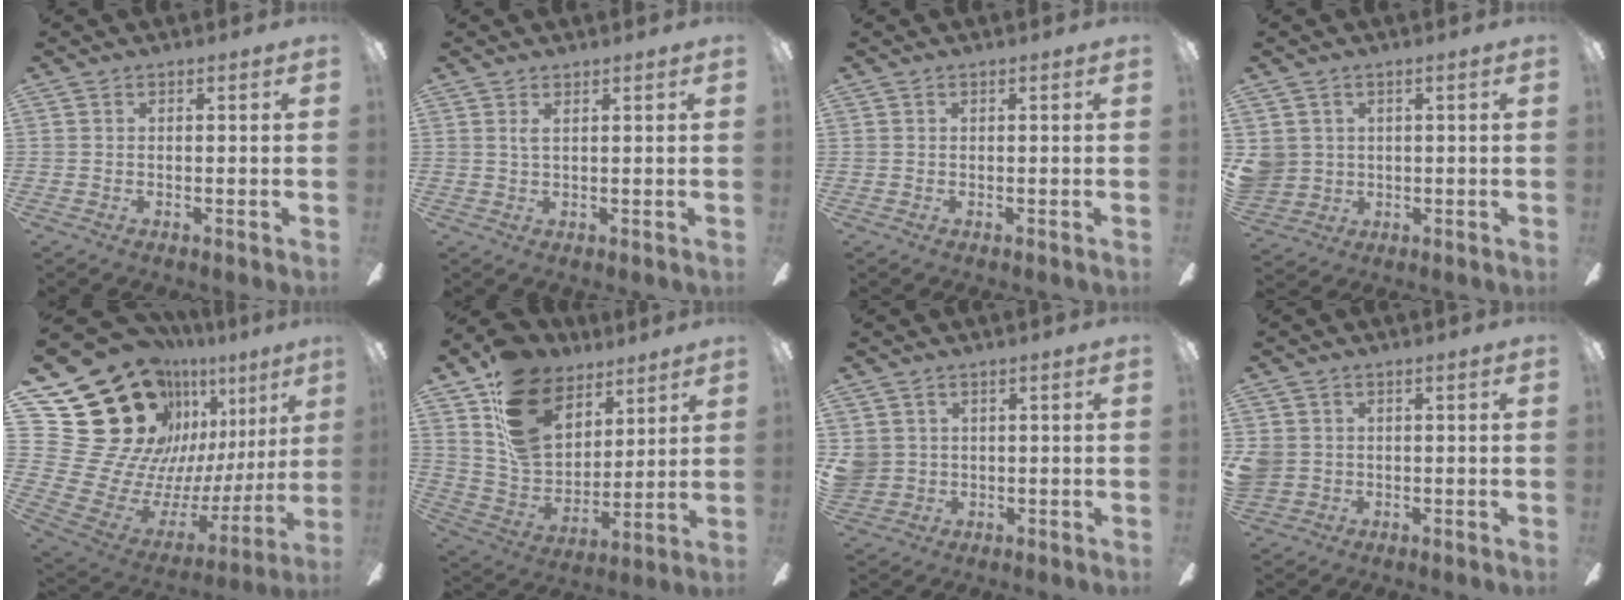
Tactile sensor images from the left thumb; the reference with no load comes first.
{"total": 1.7, "force": [1.0, 0.3, 1.3], "torque": [-0.031, 0.001, 0.017]}
{"total": 0.0}
{"total": 5.0, "force": [1.3, 4.8, 0.6], "torque": [-0.034, 0.003, 0.025]}
{"total": 30.7, "force": [16.2, 20.5, 16.2], "torque": [-0.297, -0.150, 0.359]}
{"total": 18.8, "force": [10.8, 12.4, 9.2], "torque": [-0.178, -0.055, 0.207]}
{"total": 4.2, "force": [1.3, 4.0, 0.5], "torque": [-0.022, 0.003, 0.024]}
{"total": 3.9, "force": [0.4, 3.8, 1.0], "torque": [-0.032, 0.008, 0.009]}